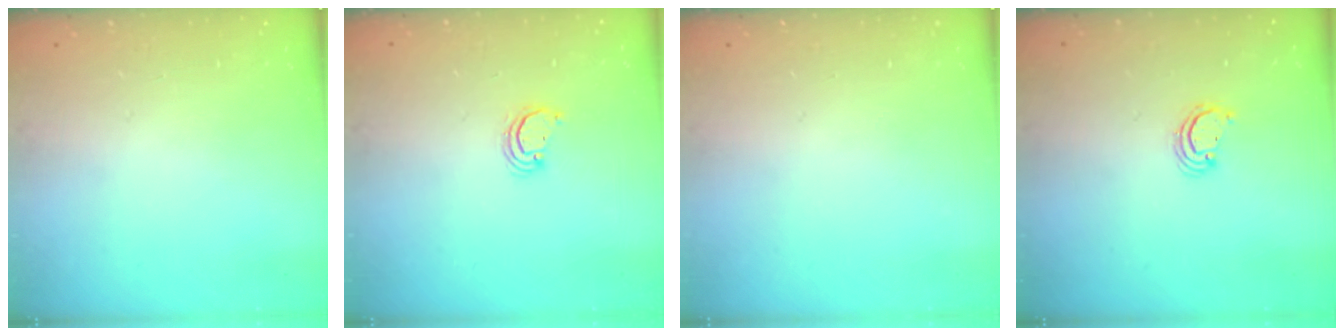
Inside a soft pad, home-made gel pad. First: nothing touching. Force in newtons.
{"total": 2.7, "press": 2.7, "slide": 0.2}
{"total": 0.0}
{"total": 2.2, "press": 2.2, "slide": 0.2}